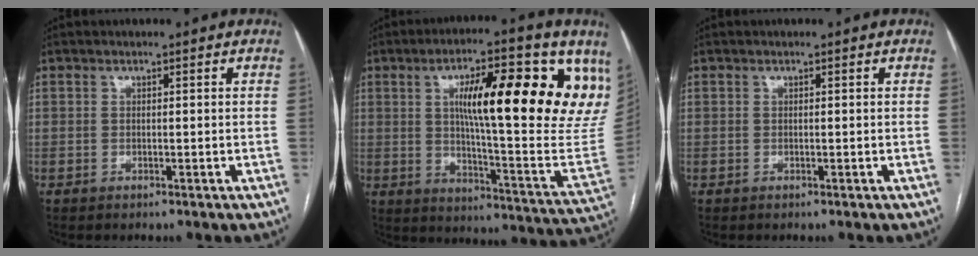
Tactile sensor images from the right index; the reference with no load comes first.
{"total": 24.9, "force": [10.1, 3.9, 22.4], "torque": [-0.266, 0.016, 0.154]}
{"total": 0.0}